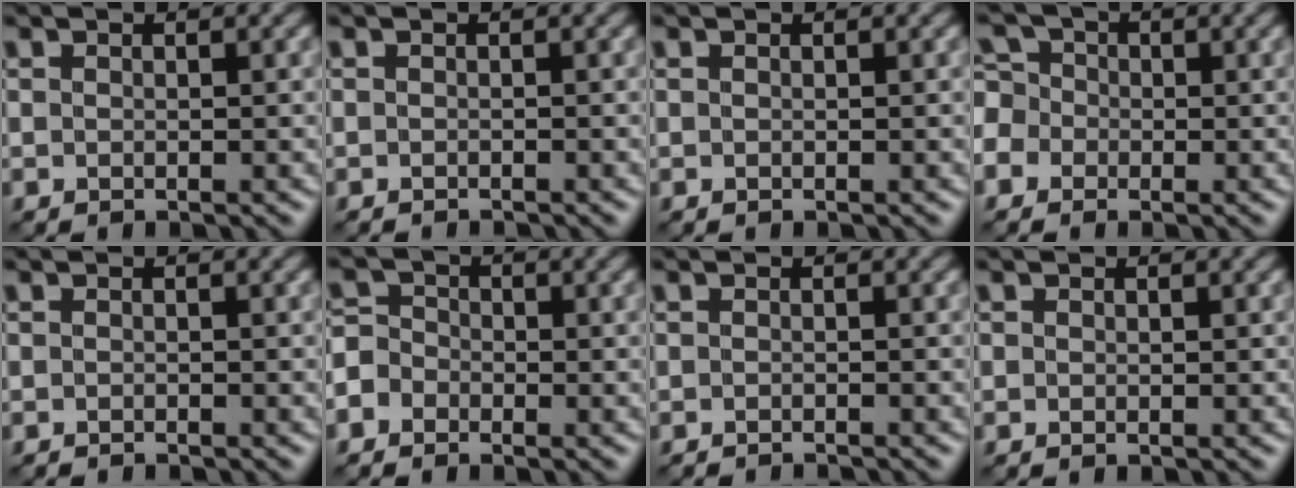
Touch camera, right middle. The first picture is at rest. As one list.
[{"total": 0.8, "force": [-0.8, -0.2, -0.1], "torque": [0.001, -0.004, -0.012]}, {"total": 0.0}, {"total": 4.7, "force": [-1.2, 4.2, 1.8], "torque": [-0.047, 0.024, -0.042]}, {"total": 0.6, "force": [-0.6, -0.2, -0.1], "torque": [0.002, -0.002, -0.010]}, {"total": 3.3, "force": [-1.6, 2.7, 1.0], "torque": [-0.010, 0.011, -0.040]}, {"total": 1.4, "force": [-1.3, -0.2, 0.1], "torque": [0.002, -0.006, -0.018]}, {"total": 0.0}]